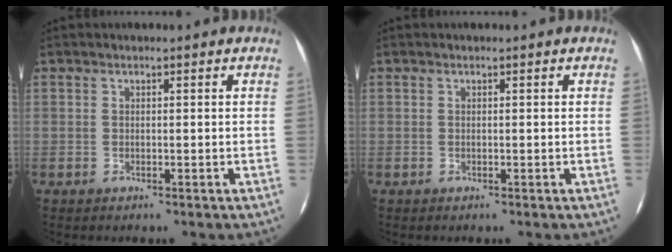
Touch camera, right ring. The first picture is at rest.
{"total": 0.0}